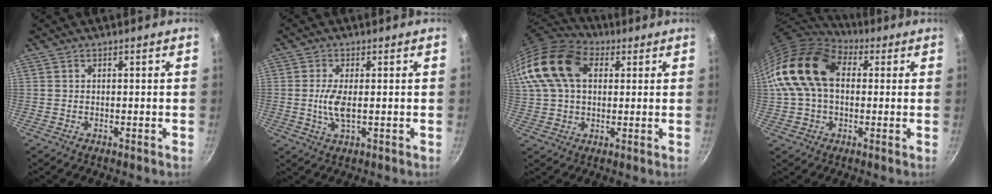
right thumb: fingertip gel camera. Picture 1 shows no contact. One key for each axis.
{"total": 4.6, "fx": -0.1, "fy": 1.6, "fz": 4.3, "tx": -0.098, "ty": -0.004, "tz": -0.003}
{"total": 17.4, "fx": 4.8, "fy": 11.8, "fz": 11.9, "tx": -0.223, "ty": 0.020, "tz": 0.073}
{"total": 17.0, "fx": 2.7, "fy": 11.6, "fz": 12.1, "tx": -0.209, "ty": 0.024, "tz": 0.033}